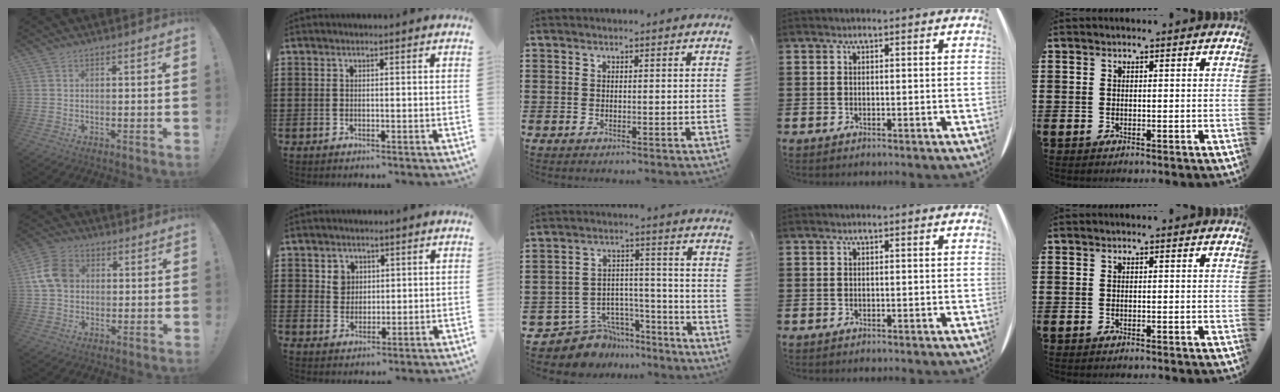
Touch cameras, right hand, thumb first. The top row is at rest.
{"thumb": {"total": 10.7, "force": [1.7, 8.4, 6.3], "torque": [-0.117, 0.011, 0.034]}, "index": {"total": 2.9, "force": [1.3, 2.5, 0.7], "torque": [-0.016, 0.006, 0.021]}, "middle": {"total": 7.8, "force": [-6.8, 3.8, 0.6], "torque": [-0.015, 0.019, -0.129]}}